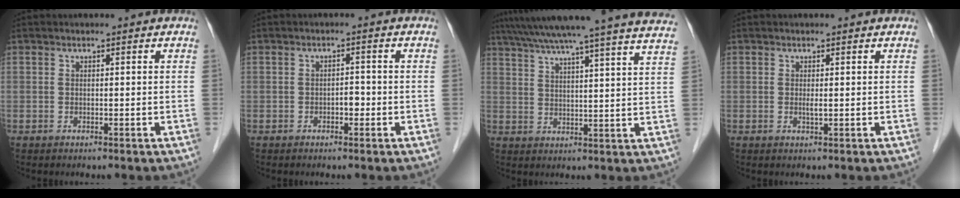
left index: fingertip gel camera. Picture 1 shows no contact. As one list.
[{"total": 1.6, "force": [-0.7, 0.8, 1.2], "torque": [-0.015, 0.004, -0.012]}, {"total": 28.1, "force": [25.0, -1.0, 12.8], "torque": [-0.214, -0.022, 0.322]}, {"total": 0.9, "force": [0.1, 0.1, 0.9], "torque": [-0.022, -0.003, 0.002]}]